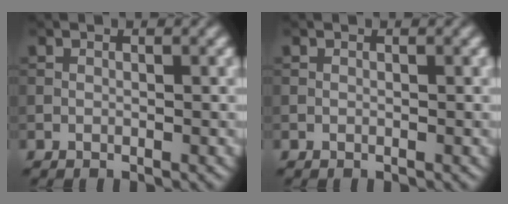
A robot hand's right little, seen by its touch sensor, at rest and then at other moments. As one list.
[{"total": 0.0}]